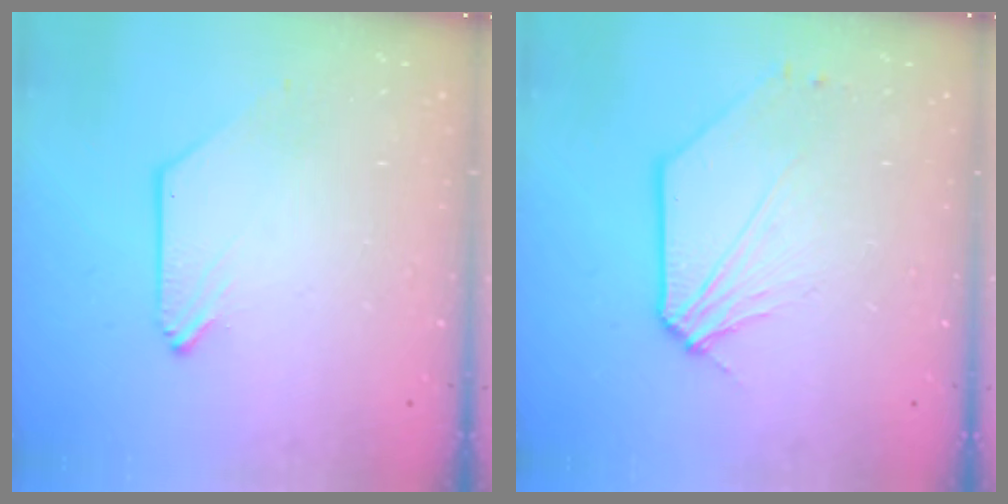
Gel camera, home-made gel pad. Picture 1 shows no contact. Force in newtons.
{"total": 7.6, "press": 7.5, "slide": 0.9}